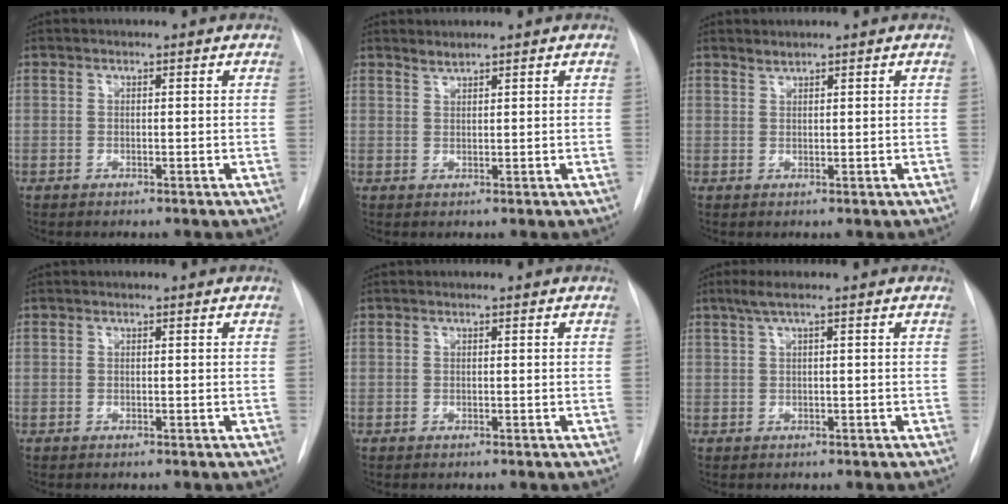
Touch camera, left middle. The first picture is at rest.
{"total": 1.1, "force": [1.1, -0.1, 0.0], "torque": [-0.003, -0.001, 0.023]}
{"total": 0.9, "force": [0.9, -0.1, 0.0], "torque": [-0.003, 0.000, 0.018]}
{"total": 0.0}
{"total": 0.0}
{"total": 2.4, "force": [1.2, -0.1, 2.0], "torque": [-0.053, 0.019, 0.027]}